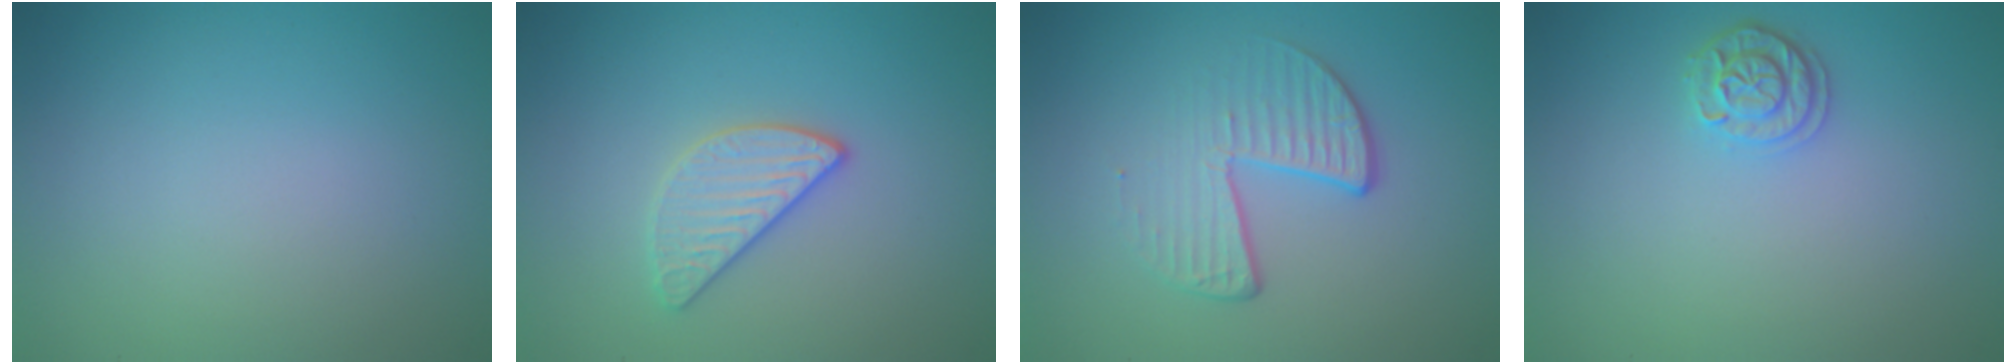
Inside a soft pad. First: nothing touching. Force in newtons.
{"total": 2.6, "press": 2.5, "slide": 0.8}
{"total": 4.1, "press": 2.6, "slide": 3.2}
{"total": 2.0, "press": 1.9, "slide": 0.5}